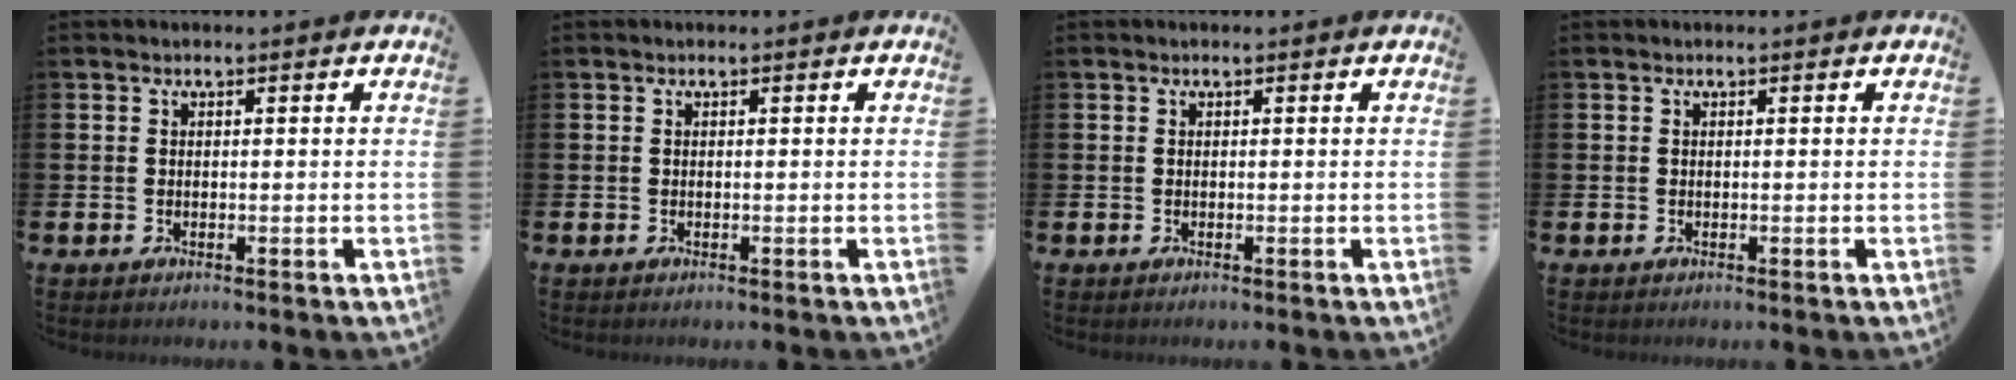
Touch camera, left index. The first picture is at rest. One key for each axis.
{"total": 0.0}
{"total": 0.0}
{"total": 0.0}